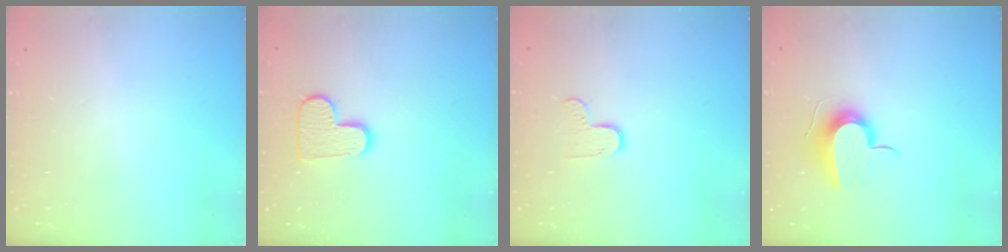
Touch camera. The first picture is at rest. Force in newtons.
{"total": 9.8, "press": 9.8, "slide": 0.6}
{"total": 4.7, "press": 4.7, "slide": 0.4}
{"total": 10.8, "press": 10.8, "slide": 0.2}